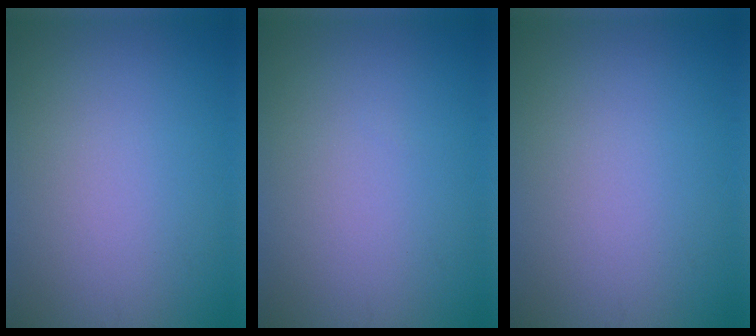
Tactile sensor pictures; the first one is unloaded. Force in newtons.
{"total": 0.0}
{"total": 0.0}